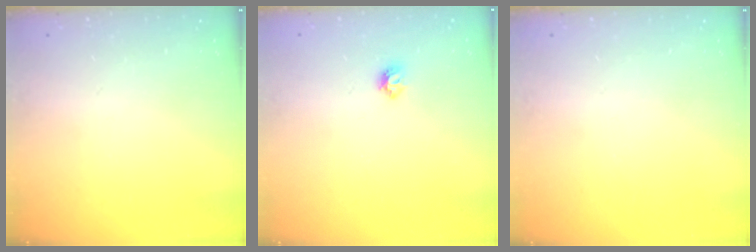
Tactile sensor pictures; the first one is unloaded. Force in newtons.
{"total": 4.9, "press": 4.8, "slide": 0.9}
{"total": 0.0}